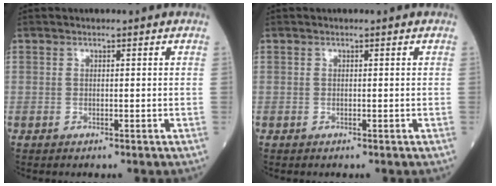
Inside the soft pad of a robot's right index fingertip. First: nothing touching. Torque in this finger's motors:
{"motor_torque": [0.00, 0.00, 0.00, -0.01]}